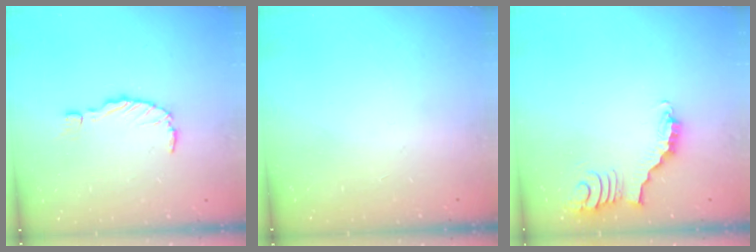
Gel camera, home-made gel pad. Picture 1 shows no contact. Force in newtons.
{"total": 1.6, "press": 1.6, "slide": 0.1}
{"total": 3.6, "press": 3.5, "slide": 0.6}